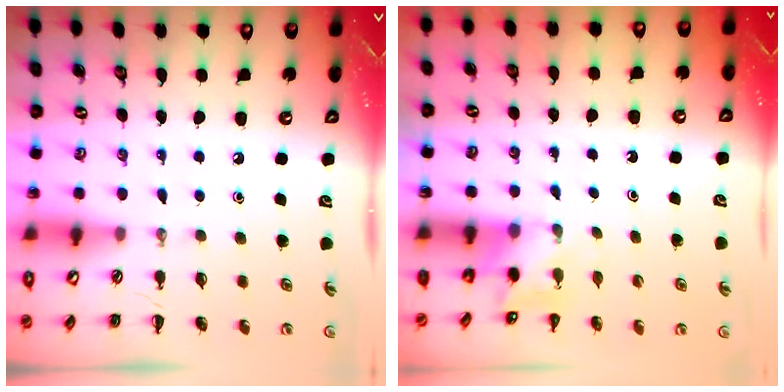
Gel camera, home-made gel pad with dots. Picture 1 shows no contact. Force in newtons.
{"total": 3.0, "press": 2.8, "slide": 1.0}